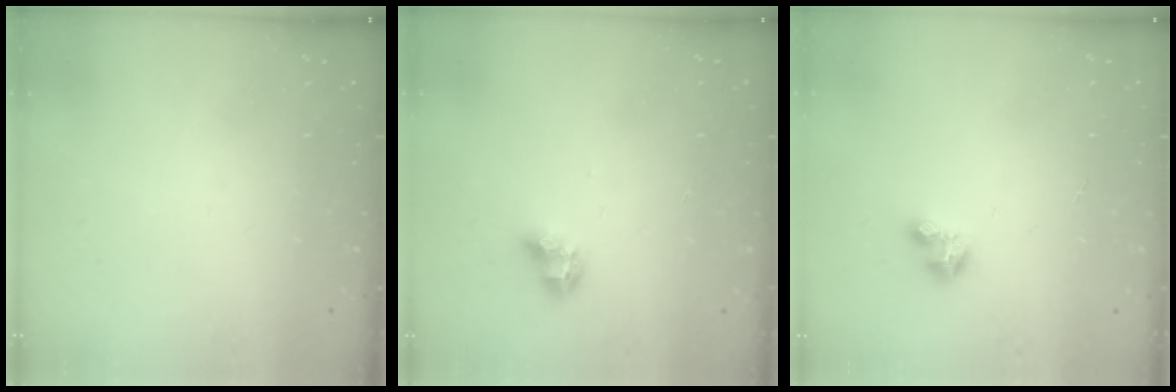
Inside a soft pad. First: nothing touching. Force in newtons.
{"total": 5.4, "press": 5.3, "slide": 1.1}
{"total": 2.8, "press": 2.8, "slide": 0.2}